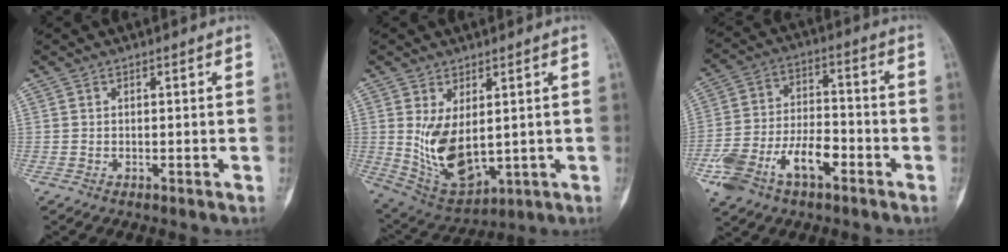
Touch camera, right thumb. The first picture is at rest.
{"total": 11.5, "force": [1.0, 6.3, 9.5], "torque": [-0.159, -0.018, 0.045]}
{"total": 14.0, "force": [-6.5, 7.3, 10.1], "torque": [-0.193, 0.041, -0.115]}